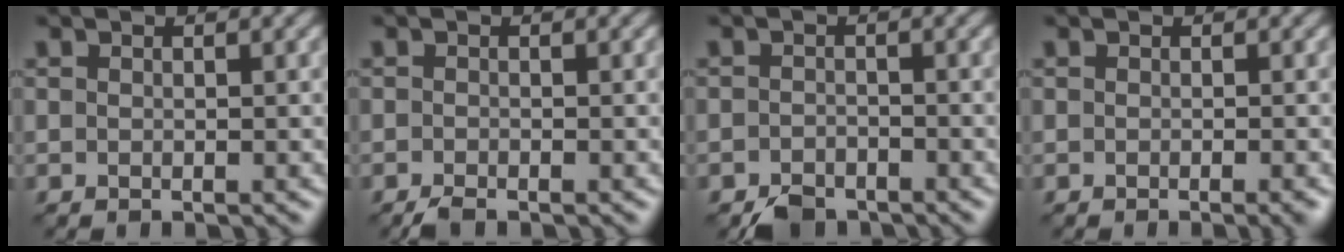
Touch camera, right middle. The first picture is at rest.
{"total": 1.1, "force": [-1.0, 0.1, 0.5], "torque": [-0.014, 0.000, -0.023]}
{"total": 2.6, "force": [-2.2, 1.2, 0.7], "torque": [-0.010, 0.000, -0.045]}
{"total": 1.2, "force": [-0.6, 0.1, 1.1], "torque": [-0.010, -0.003, -0.006]}